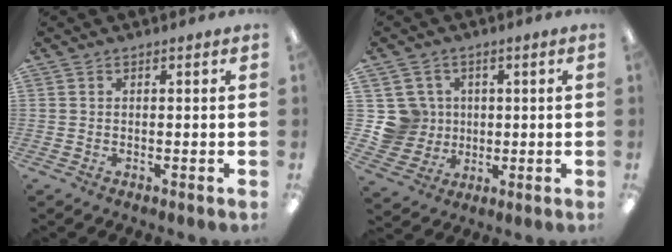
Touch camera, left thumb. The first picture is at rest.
{"total": 8.9, "force": [1.9, 8.6, 1.1], "torque": [-0.053, 0.000, 0.043]}